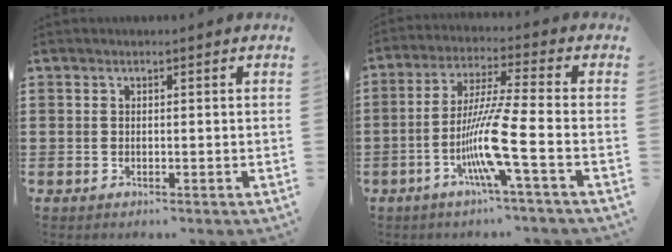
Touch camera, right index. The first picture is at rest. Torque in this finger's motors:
{"motor_torque": [2.14, 0.00, 0.99, 0.14]}